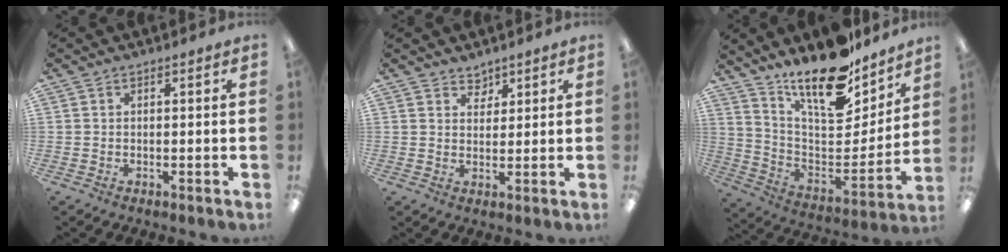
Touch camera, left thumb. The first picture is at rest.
{"total": 3.5, "force": [2.9, 2.0, 0.1], "torque": [0.006, -0.015, 0.053]}
{"total": 19.3, "force": [16.1, 5.8, 8.8], "torque": [-0.143, -0.132, 0.279]}